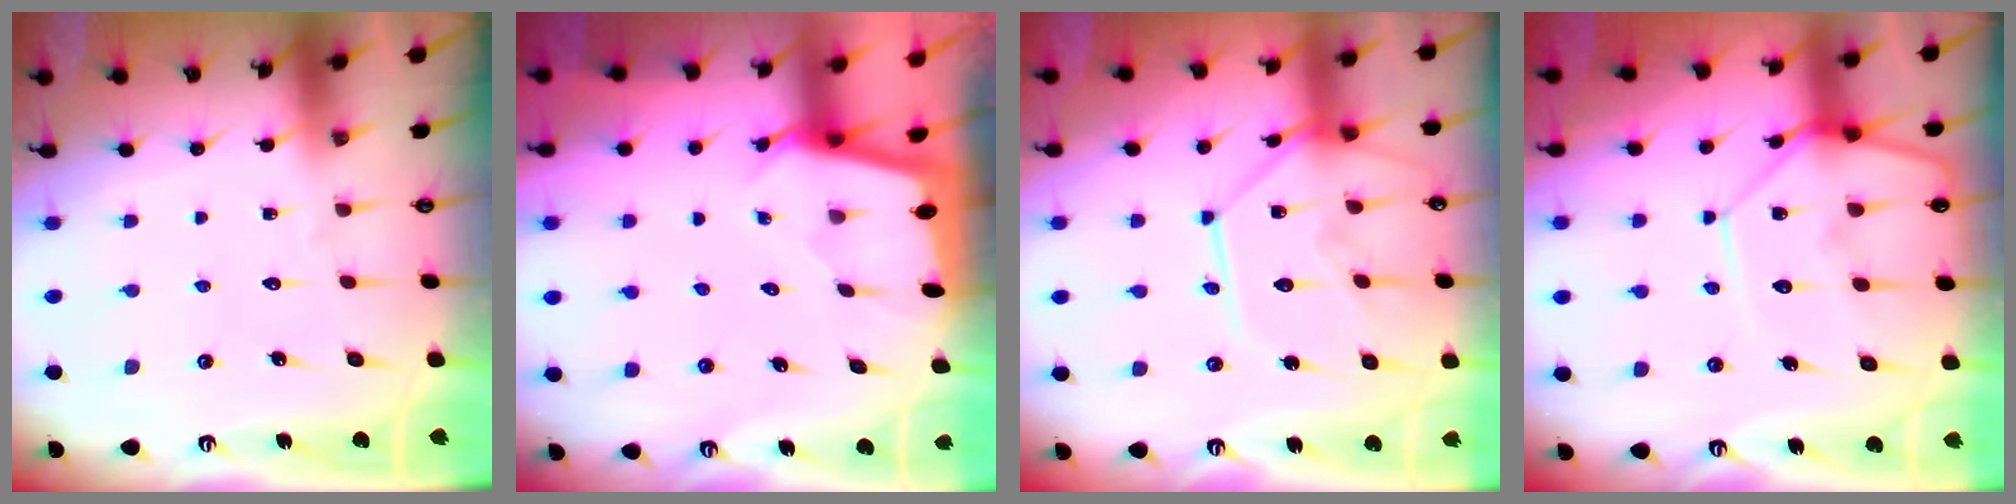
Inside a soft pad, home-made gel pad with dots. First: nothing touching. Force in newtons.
{"total": 1.6, "press": 1.6, "slide": 0.2}
{"total": 15.5, "press": 15.4, "slide": 1.2}
{"total": 11.6, "press": 11.5, "slide": 1.1}